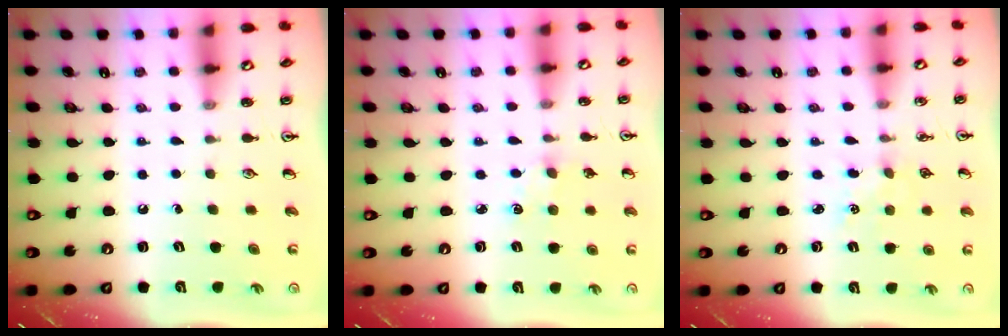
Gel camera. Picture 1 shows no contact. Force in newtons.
{"total": 3.9, "press": 3.8, "slide": 0.5}
{"total": 3.5, "press": 3.5, "slide": 0.5}